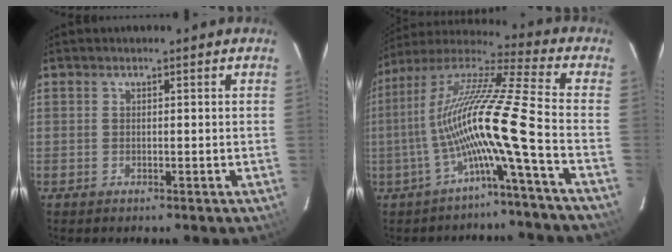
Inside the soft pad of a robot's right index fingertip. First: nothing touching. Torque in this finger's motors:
{"motor_torque": [1.66, -0.48, 1.05, 0.21]}